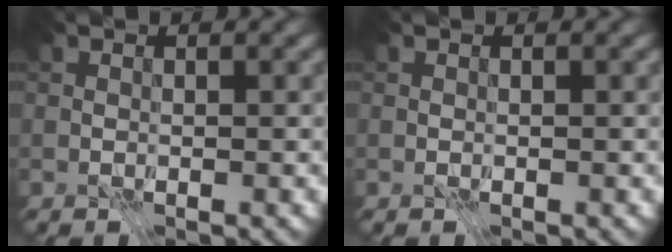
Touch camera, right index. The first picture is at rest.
{"total": 0.0}